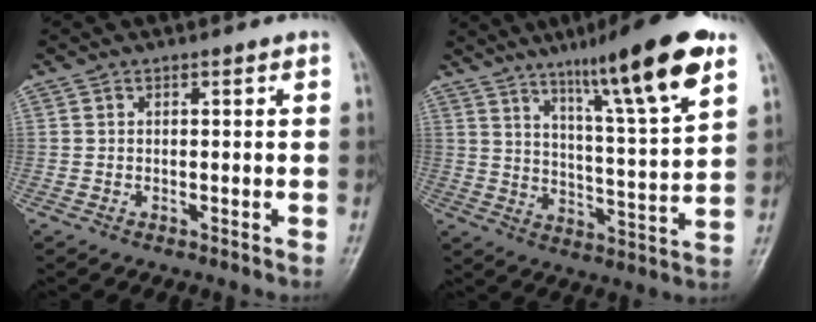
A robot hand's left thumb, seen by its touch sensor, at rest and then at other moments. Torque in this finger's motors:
{"motor_torque": [1.22, -0.21, 1.58, -1.18, 0.14]}